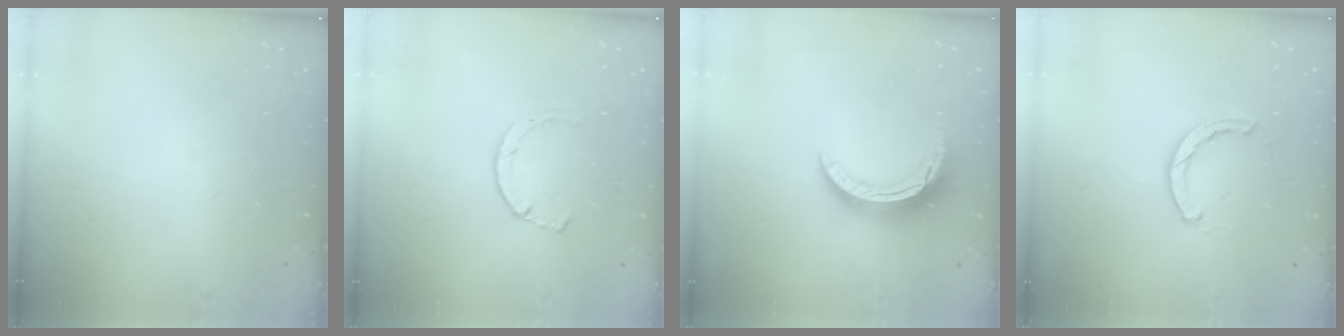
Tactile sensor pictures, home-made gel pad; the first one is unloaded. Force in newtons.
{"total": 1.5, "press": 1.5, "slide": 0.3}
{"total": 10.8, "press": 10.8, "slide": 0.5}
{"total": 2.4, "press": 2.3, "slide": 0.4}